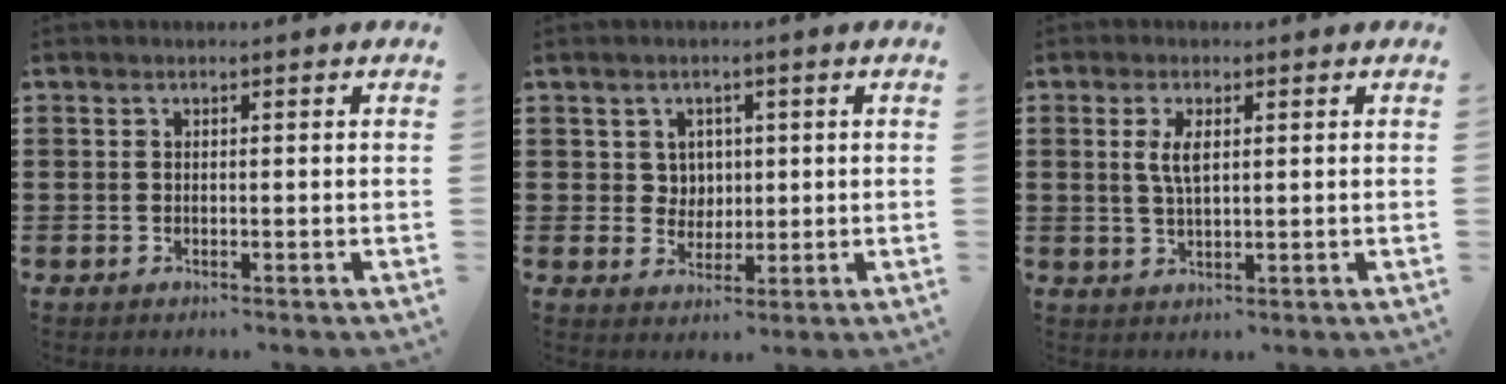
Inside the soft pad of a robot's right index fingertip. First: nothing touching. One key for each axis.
{"total": 3.2, "fx": 1.1, "fy": 2.9, "fz": 0.7, "tx": -0.027, "ty": 0.012, "tz": 0.019}
{"total": 3.6, "fx": 1.0, "fy": 1.2, "fz": 3.3, "tx": -0.068, "ty": 0.006, "tz": 0.015}